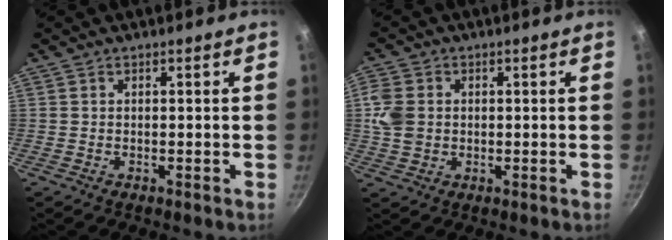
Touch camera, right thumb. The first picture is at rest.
{"total": 6.5, "force": [0.5, 5.3, 3.7], "torque": [-0.064, 0.000, 0.006]}